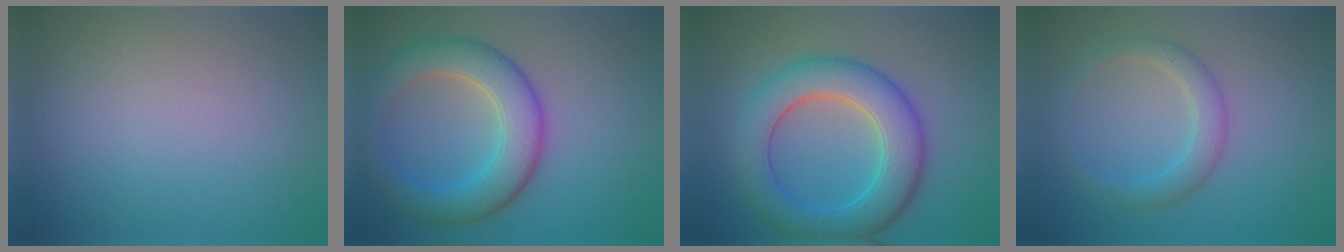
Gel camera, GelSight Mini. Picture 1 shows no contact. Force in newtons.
{"total": 6.9, "press": 6.9, "slide": 0.2}
{"total": 7.5, "press": 7.5, "slide": 0.3}
{"total": 2.6, "press": 2.6, "slide": 0.1}